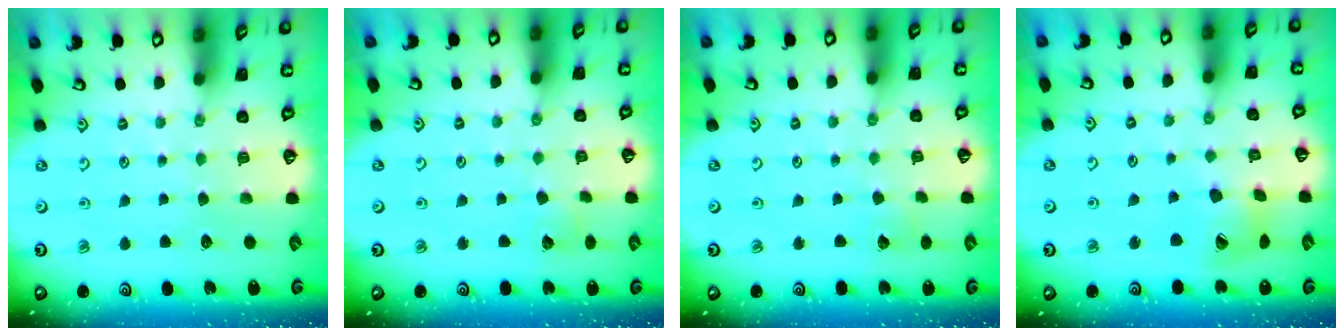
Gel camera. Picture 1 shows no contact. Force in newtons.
{"total": 3.4, "press": 3.3, "slide": 0.4}
{"total": 2.8, "press": 2.7, "slide": 0.3}
{"total": 13.4, "press": 13.3, "slide": 1.5}